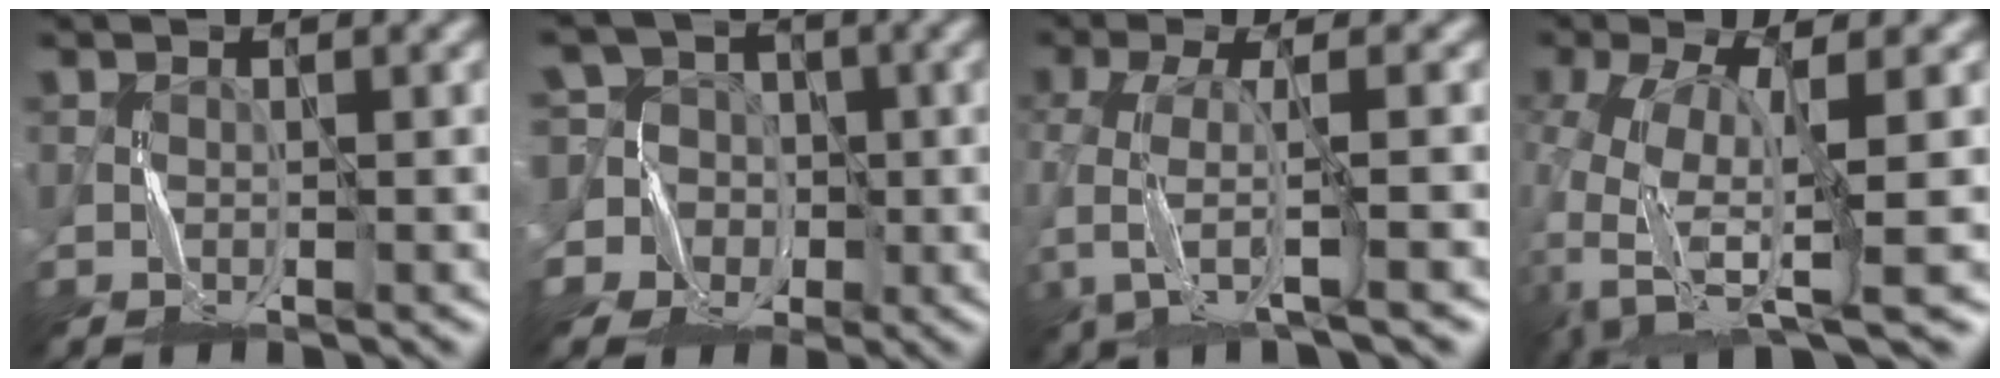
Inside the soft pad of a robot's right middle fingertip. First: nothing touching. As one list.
[{"total": 7.9, "force": [1.4, 7.4, 2.4], "torque": [-0.054, 0.044, -0.025]}, {"total": 5.3, "force": [-2.7, 1.3, 4.4], "torque": [-0.099, -0.010, -0.057]}, {"total": 8.4, "force": [-2.5, 3.0, 7.4], "torque": [-0.158, -0.003, -0.051]}]